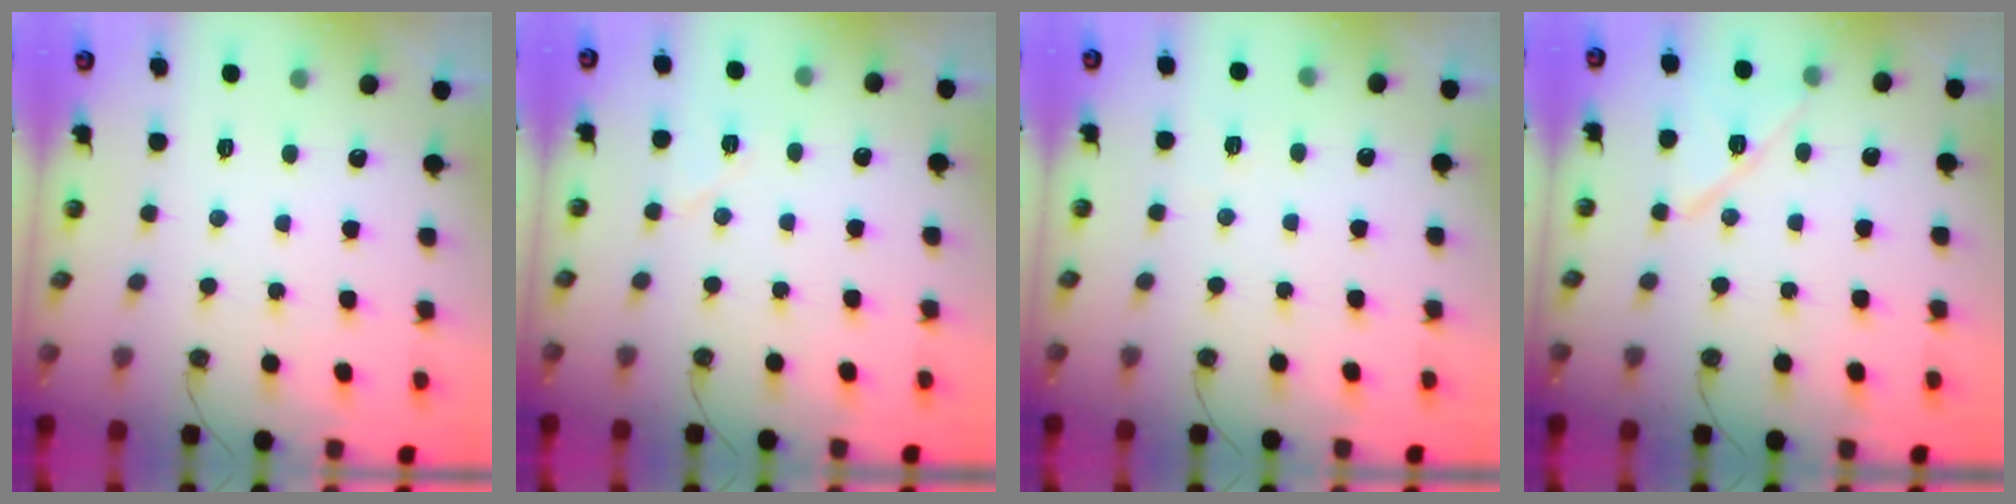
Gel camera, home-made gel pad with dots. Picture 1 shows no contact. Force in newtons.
{"total": 5.9, "press": 5.6, "slide": 1.8}
{"total": 2.7, "press": 2.5, "slide": 1.0}
{"total": 11.0, "press": 10.9, "slide": 1.6}